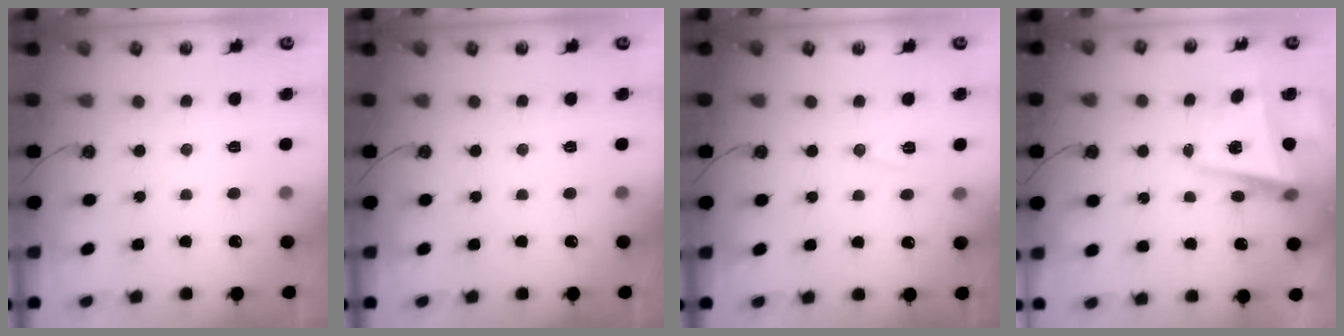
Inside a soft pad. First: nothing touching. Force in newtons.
{"total": 0.0}
{"total": 7.5, "press": 6.1, "slide": 4.4}
{"total": 7.1, "press": 6.9, "slide": 1.5}